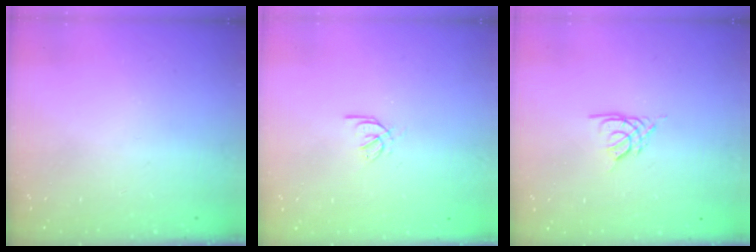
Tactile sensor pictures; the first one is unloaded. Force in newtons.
{"total": 2.1, "press": 2.0, "slide": 0.5}
{"total": 2.6, "press": 2.6, "slide": 0.6}